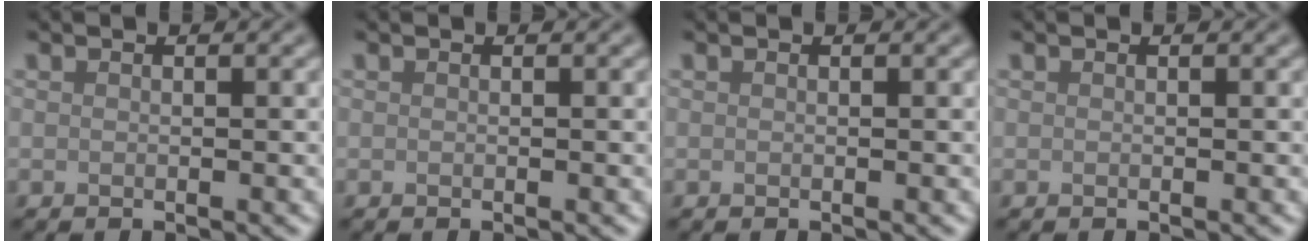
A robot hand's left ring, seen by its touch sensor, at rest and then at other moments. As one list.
[{"total": 0.0}, {"total": 0.0}, {"total": 0.0}]